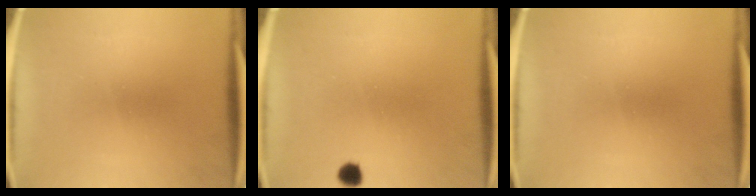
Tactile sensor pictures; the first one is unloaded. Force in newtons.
{"total": 2.1}
{"total": 0.0}